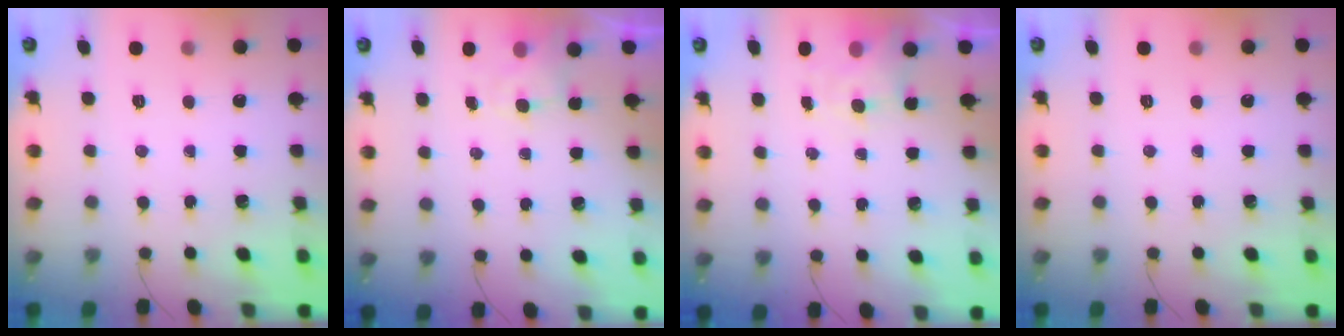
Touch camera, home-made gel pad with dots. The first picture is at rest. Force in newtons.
{"total": 4.0, "press": 3.8, "slide": 1.2}
{"total": 4.6, "press": 4.5, "slide": 1.1}
{"total": 0.0}